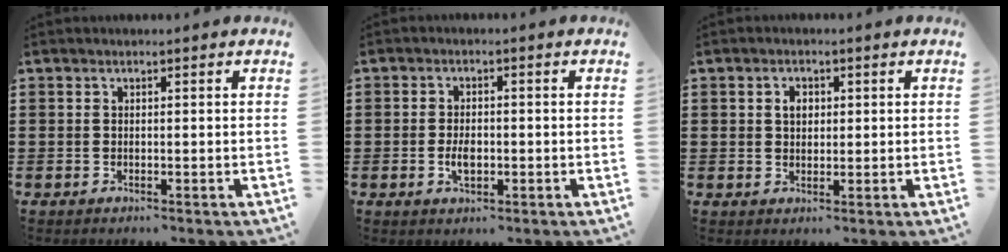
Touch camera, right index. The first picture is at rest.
{"total": 3.0, "force": [-0.7, 1.4, 2.6], "torque": [-0.056, -0.003, -0.013]}
{"total": 2.2, "force": [0.6, 1.6, 1.4], "torque": [-0.032, 0.009, 0.009]}